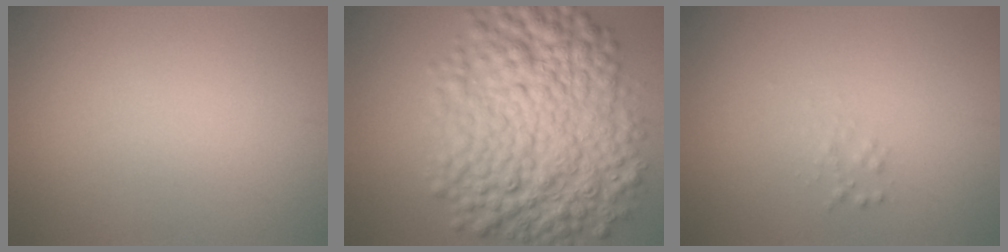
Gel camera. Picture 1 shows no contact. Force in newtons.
{"total": 11.3, "press": 11.3, "slide": 0.1}
{"total": 0.7, "press": 0.7, "slide": 0.0}